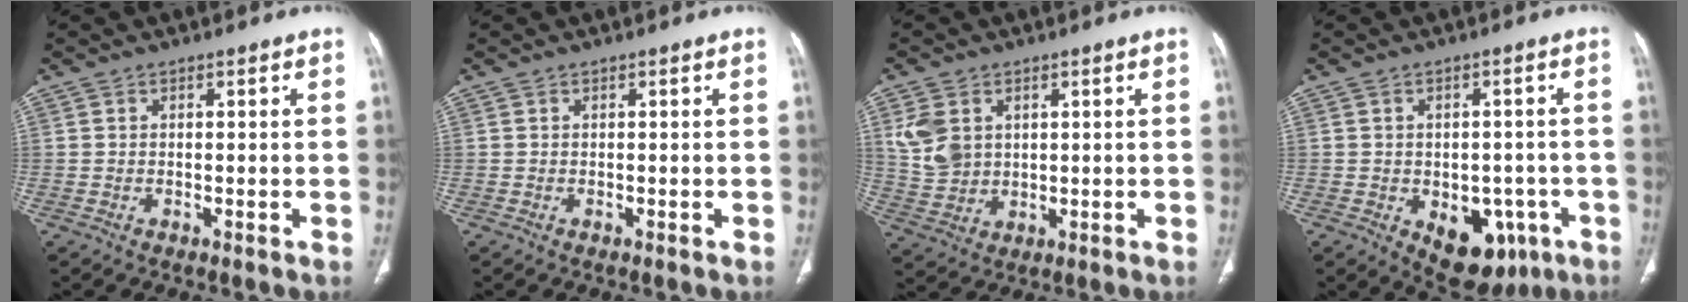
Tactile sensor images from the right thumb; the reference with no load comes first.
{"total": 0.0}
{"total": 7.6, "force": [2.4, 5.7, 4.4], "torque": [-0.080, -0.008, 0.062]}
{"total": 11.5, "force": [-4.4, 7.3, 7.6], "torque": [-0.065, 0.019, -0.043]}